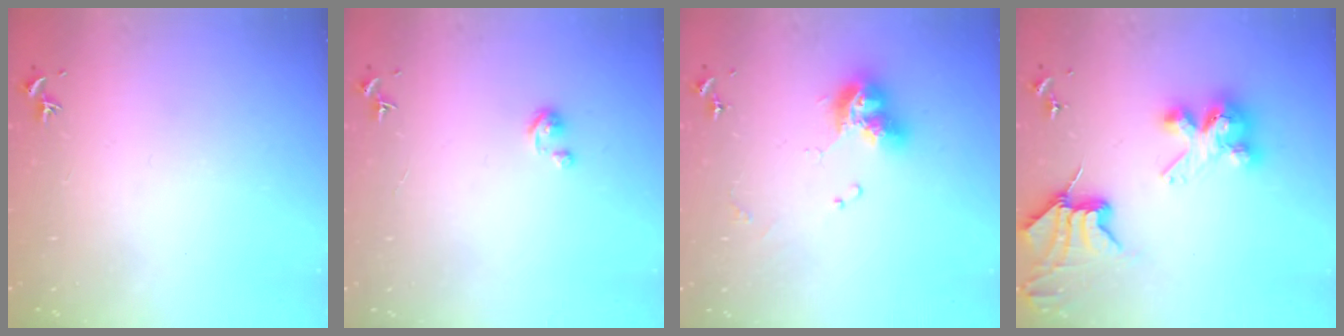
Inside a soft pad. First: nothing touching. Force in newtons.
{"total": 2.7, "press": 2.6, "slide": 0.3}
{"total": 12.0, "press": 11.9, "slide": 1.3}
{"total": 10.0, "press": 9.9, "slide": 1.2}